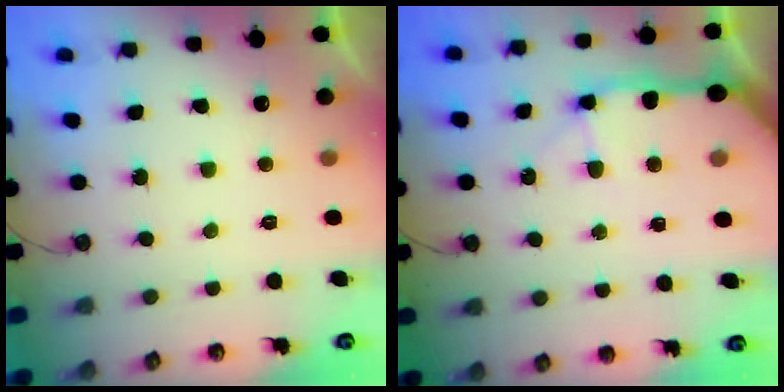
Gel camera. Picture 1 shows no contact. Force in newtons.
{"total": 15.4, "press": 15.2, "slide": 2.1}